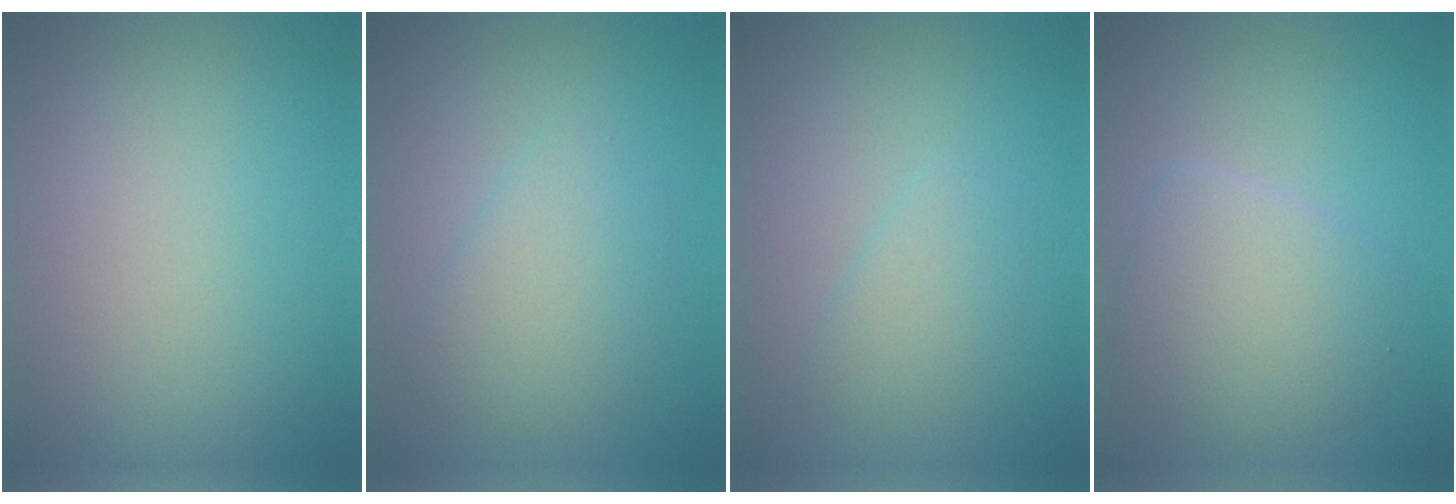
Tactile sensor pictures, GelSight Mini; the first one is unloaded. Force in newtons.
{"total": 3.4, "press": 3.4, "slide": 0.1}
{"total": 1.8, "press": 1.8, "slide": 0.1}
{"total": 4.2, "press": 4.2, "slide": 0.2}